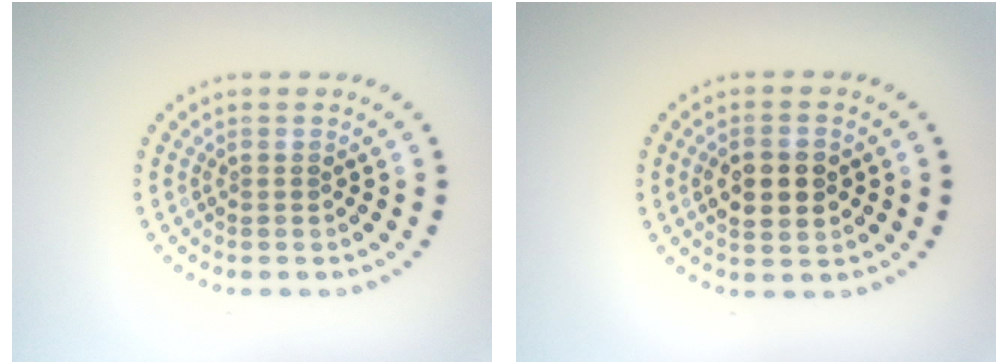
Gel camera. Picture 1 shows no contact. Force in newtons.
{"total": 4.5, "press": 4.5, "slide": 0.3}